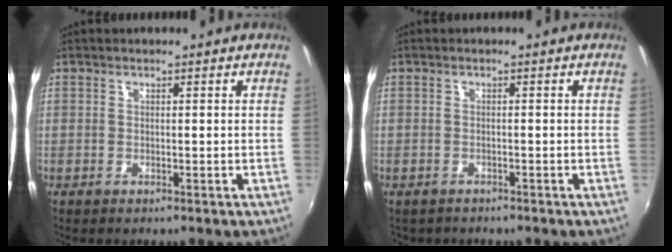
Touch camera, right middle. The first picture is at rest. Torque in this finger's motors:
{"motor_torque": [-0.21, -0.90, 0.03, 0.00]}